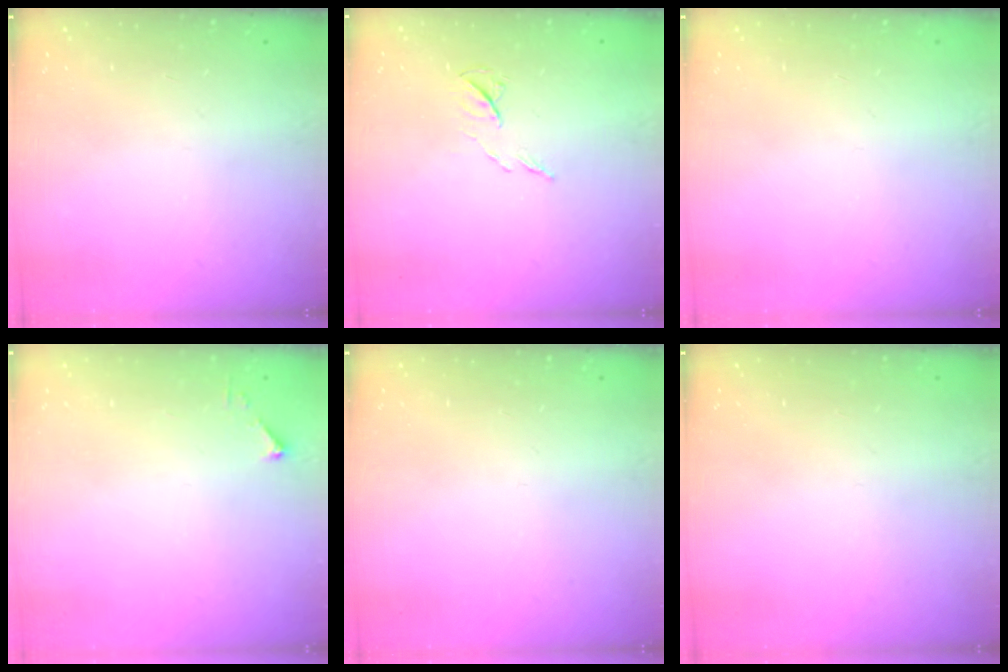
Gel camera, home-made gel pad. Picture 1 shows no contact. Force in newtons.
{"total": 6.1, "press": 5.9, "slide": 1.3}
{"total": 0.0}
{"total": 2.7, "press": 2.7, "slide": 0.3}
{"total": 0.0}
{"total": 0.0}